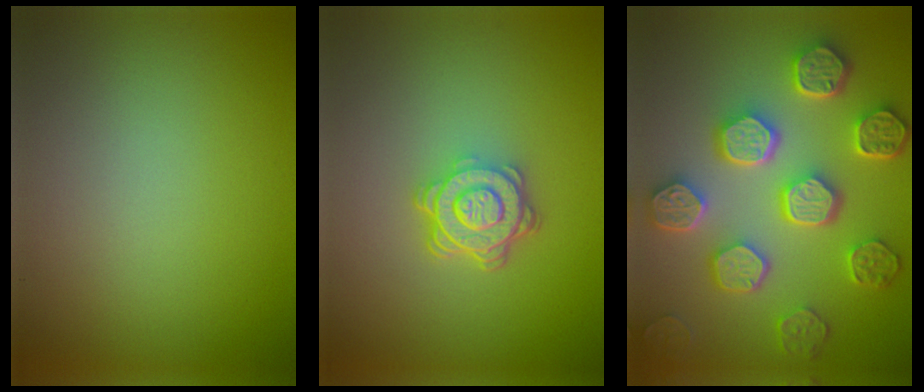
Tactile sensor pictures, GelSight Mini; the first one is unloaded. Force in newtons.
{"total": 4.7, "press": 3.4, "slide": 3.2}
{"total": 8.1, "press": 6.5, "slide": 4.8}